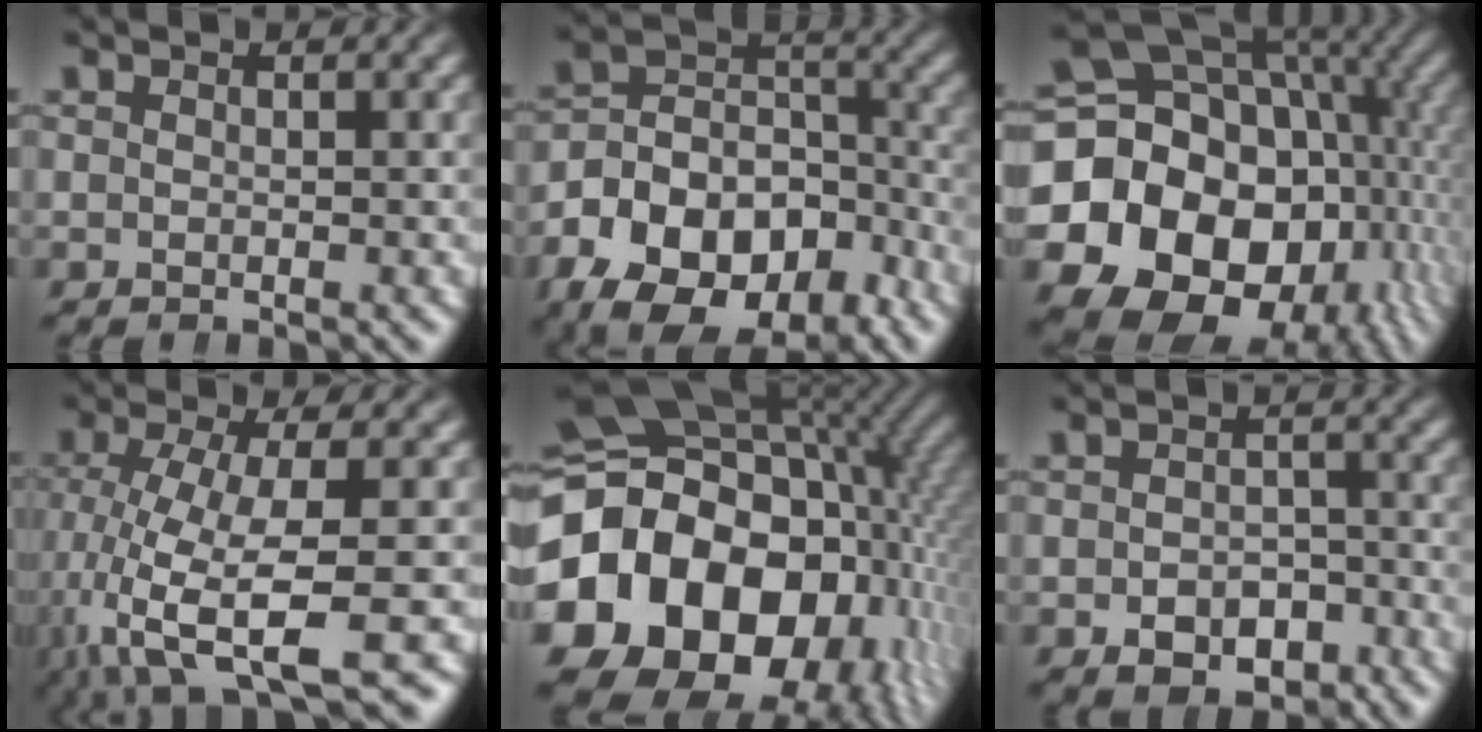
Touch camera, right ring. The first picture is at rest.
{"total": 14.3, "force": [-5.3, 10.4, 8.2], "torque": [-0.143, -0.035, -0.078]}
{"total": 28.1, "force": [-4.2, 22.9, 15.8], "torque": [-0.334, -0.091, -0.056]}
{"total": 8.8, "force": [-4.6, 3.5, 6.5], "torque": [-0.157, -0.065, -0.038]}
{"total": 29.9, "force": [-3.1, 22.8, 19.0], "torque": [-0.368, -0.078, -0.041]}
{"total": 4.4, "force": [-3.2, 2.6, 1.4], "torque": [-0.003, -0.020, -0.046]}